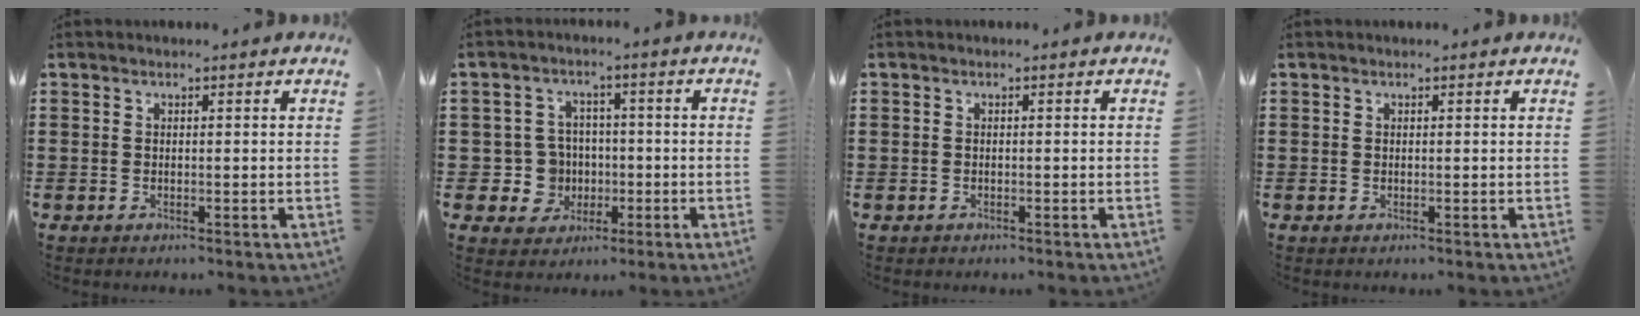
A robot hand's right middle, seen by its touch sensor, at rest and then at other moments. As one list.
[{"total": 6.5, "force": [-1.0, 6.2, 1.8], "torque": [-0.059, 0.008, -0.020]}, {"total": 0.8, "force": [-0.5, 0.6, -0.1], "torque": [0.001, 0.005, -0.013]}, {"total": 0.0}]